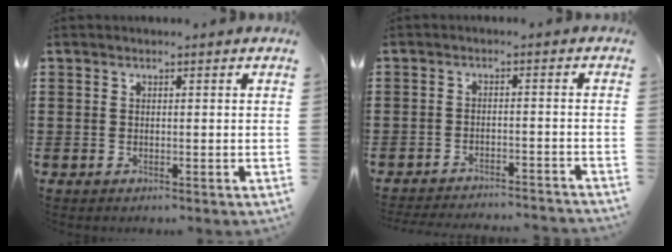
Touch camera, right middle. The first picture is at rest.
{"total": 3.0, "force": [-3.0, -0.1, 0.2], "torque": [-0.005, 0.001, -0.063]}